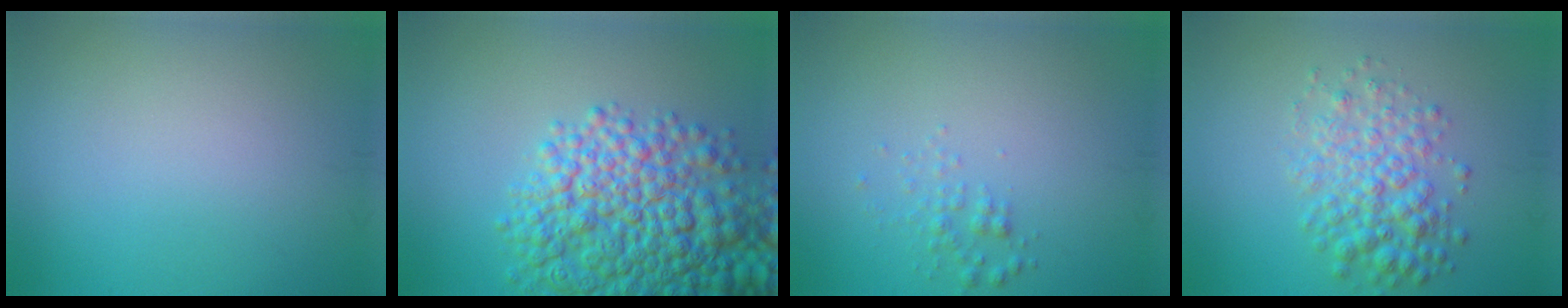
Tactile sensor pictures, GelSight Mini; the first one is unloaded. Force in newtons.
{"total": 10.2, "press": 10.2, "slide": 0.4}
{"total": 1.1, "press": 1.1, "slide": 0.0}
{"total": 4.3, "press": 4.3, "slide": 0.0}